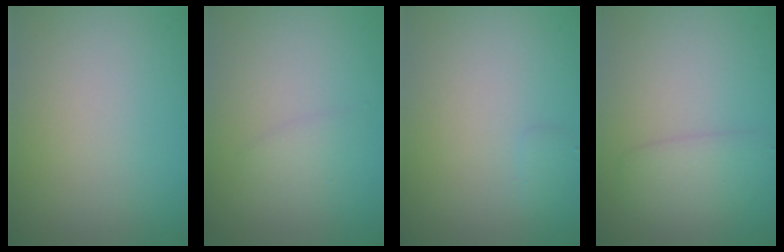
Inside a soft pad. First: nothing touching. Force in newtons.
{"total": 1.2, "press": 1.2, "slide": 0.1}
{"total": 0.7, "press": 0.7, "slide": 0.1}
{"total": 2.7, "press": 2.7, "slide": 0.1}